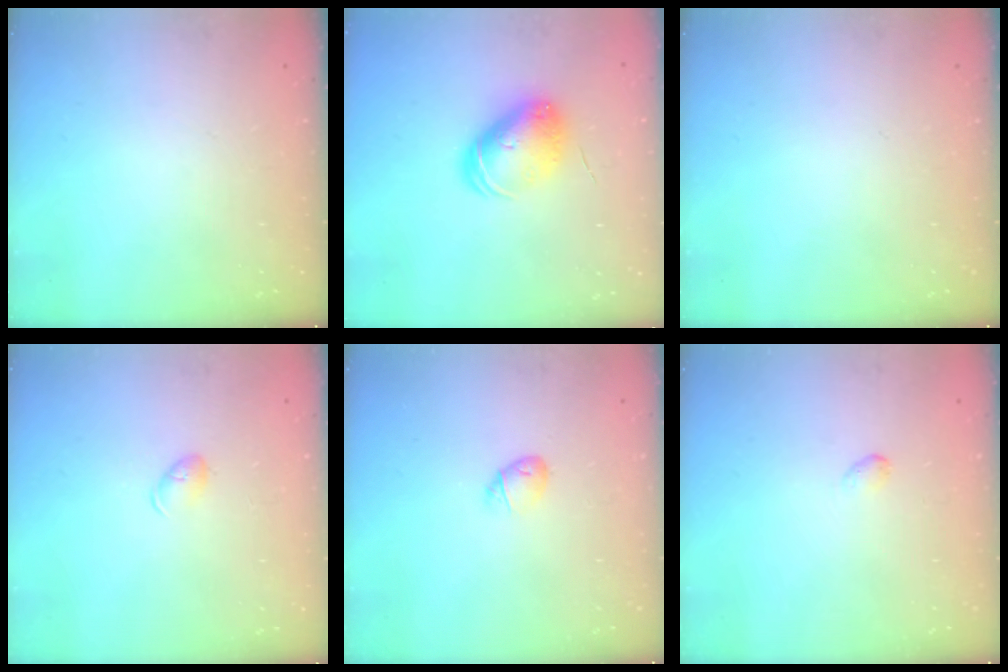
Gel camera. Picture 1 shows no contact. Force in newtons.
{"total": 9.6, "press": 9.6, "slide": 0.8}
{"total": 0.0}
{"total": 5.1, "press": 4.9, "slide": 1.0}
{"total": 5.2, "press": 5.0, "slide": 1.3}
{"total": 2.7, "press": 2.6, "slide": 0.5}